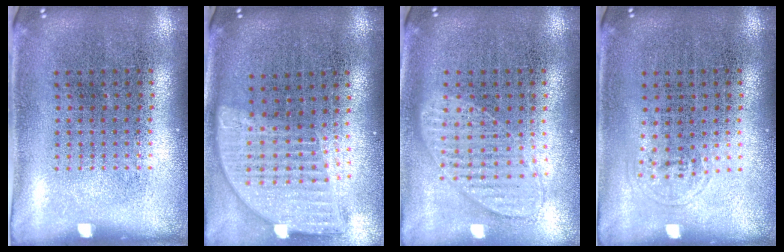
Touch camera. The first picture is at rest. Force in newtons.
{"total": 2.0, "press": 1.6, "slide": 1.2}
{"total": 0.9, "press": 0.9, "slide": 0.1}
{"total": 0.5, "press": 0.5, "slide": 0.2}